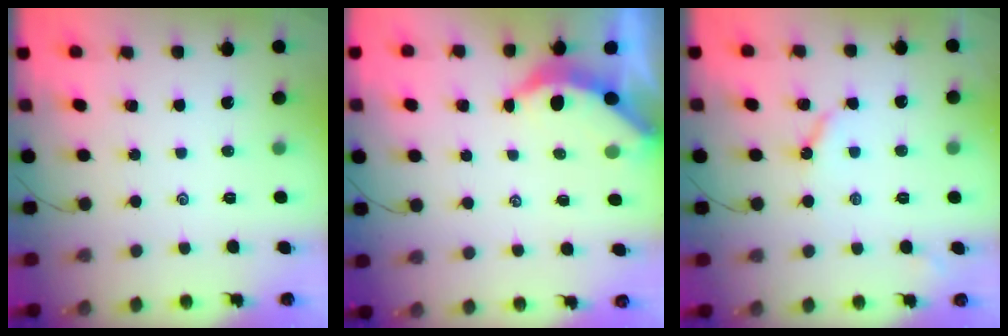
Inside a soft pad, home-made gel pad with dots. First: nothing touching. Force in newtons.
{"total": 3.6, "press": 3.6, "slide": 0.4}
{"total": 4.3, "press": 4.2, "slide": 0.7}